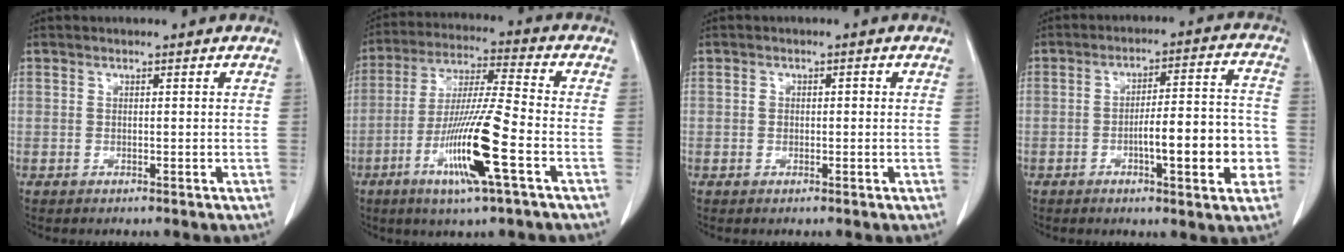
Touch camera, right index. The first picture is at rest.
{"total": 13.9, "force": [-5.3, -0.1, 12.9], "torque": [-0.256, -0.016, -0.100]}
{"total": 1.2, "force": [0.0, 1.0, 0.7], "torque": [-0.012, 0.008, 0.001]}
{"total": 11.7, "force": [-3.2, 2.3, 11.1], "torque": [-0.159, 0.020, -0.041]}